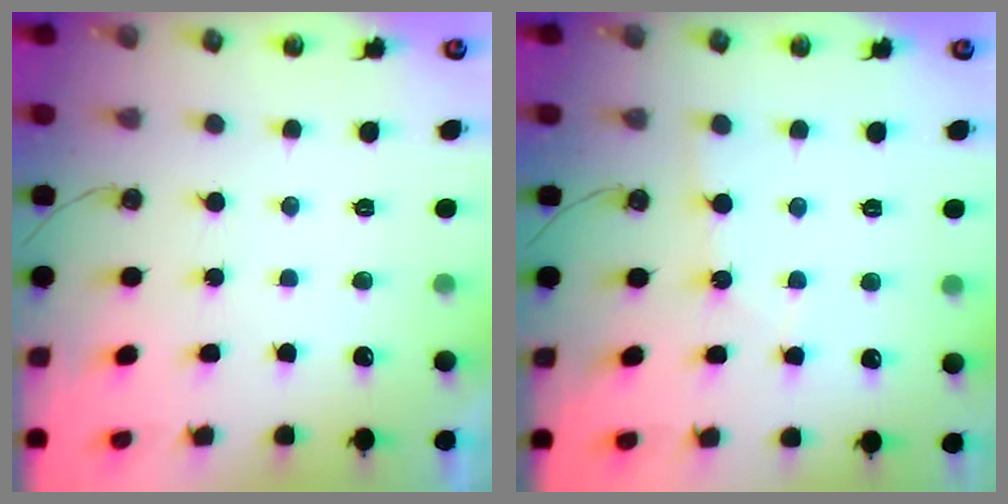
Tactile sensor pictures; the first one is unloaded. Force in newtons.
{"total": 2.7, "press": 2.7, "slide": 0.3}